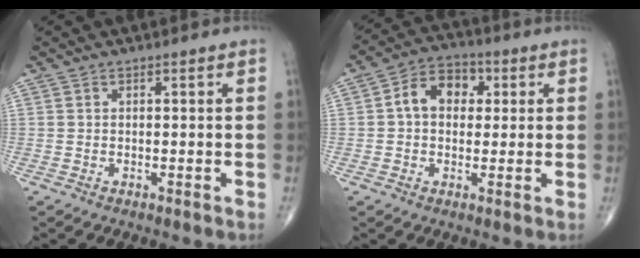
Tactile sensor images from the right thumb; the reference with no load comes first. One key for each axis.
{"total": 8.6, "fx": 1.5, "fy": 6.3, "fz": 5.6, "tx": -0.070, "ty": 0.020, "tz": 0.015}